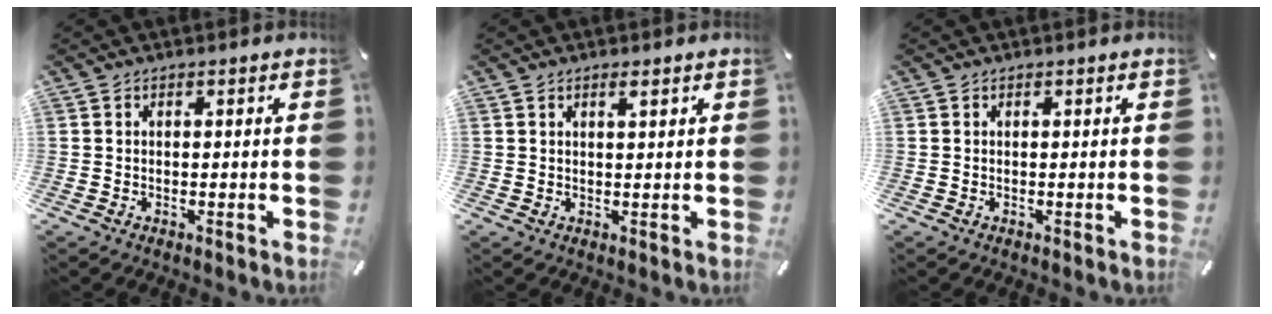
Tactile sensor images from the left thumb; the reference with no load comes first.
{"total": 1.7, "force": [1.0, 0.4, 1.2], "torque": [-0.026, 0.001, 0.017]}
{"total": 0.0}